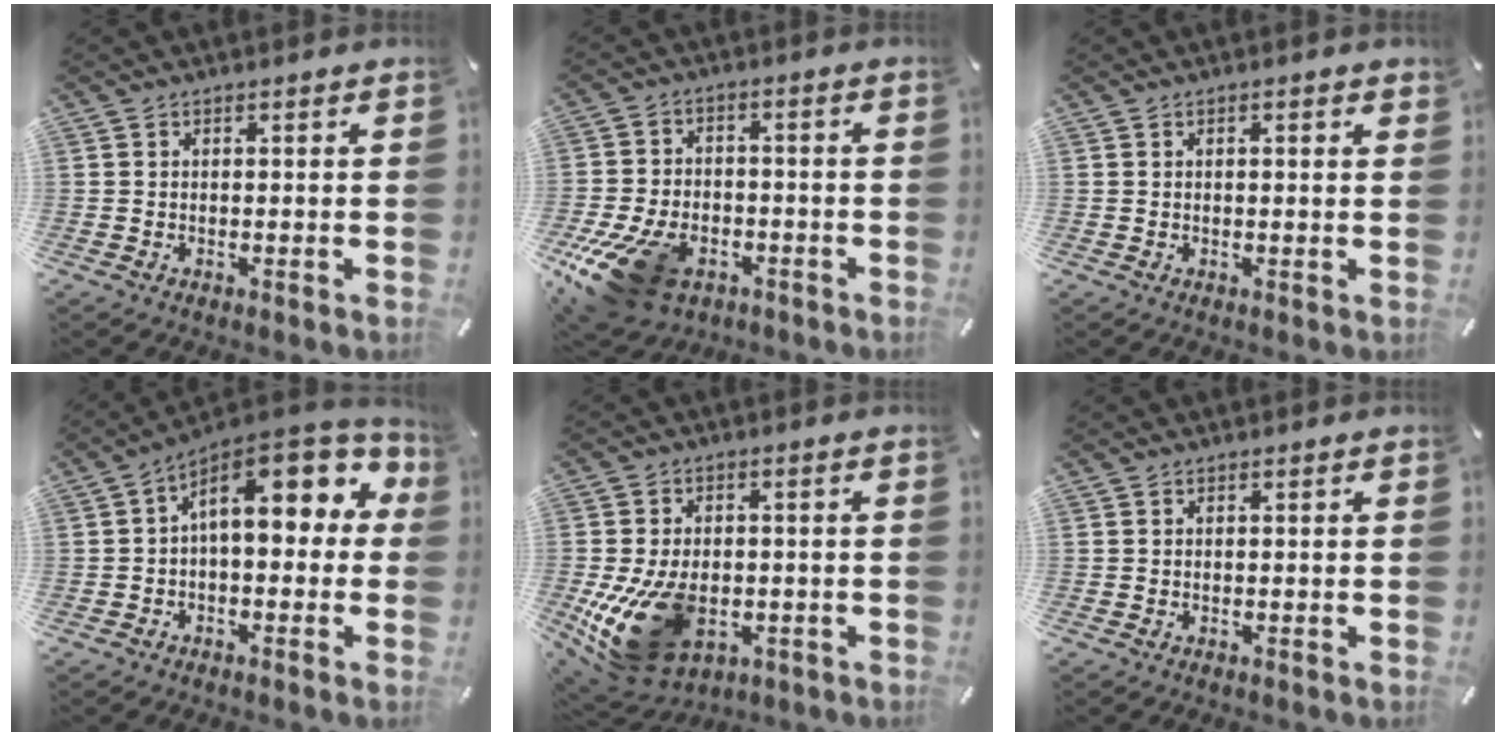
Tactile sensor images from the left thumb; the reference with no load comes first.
{"total": 15.8, "force": [-7.8, 9.7, 9.7], "torque": [-0.197, 0.040, -0.128]}
{"total": 1.1, "force": [0.3, 0.1, 1.0], "torque": [-0.012, -0.003, 0.004]}
{"total": 14.5, "force": [5.3, 7.0, 11.5], "torque": [-0.173, -0.035, 0.091]}
{"total": 17.9, "force": [-4.3, 11.9, 12.6], "torque": [-0.248, 0.008, -0.061]}
{"total": 0.0}